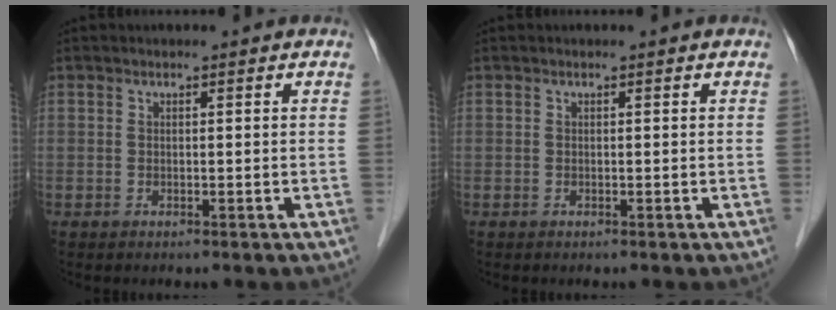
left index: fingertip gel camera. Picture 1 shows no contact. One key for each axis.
{"total": 0.0}